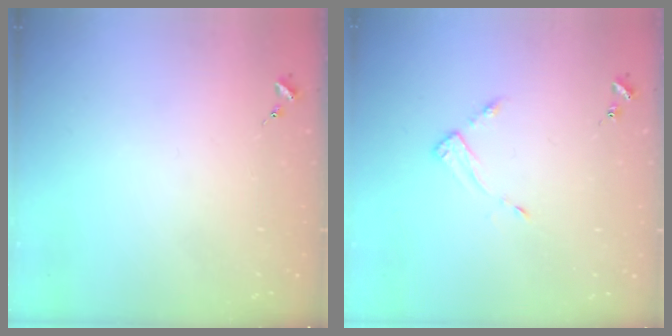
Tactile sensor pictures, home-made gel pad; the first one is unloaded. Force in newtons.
{"total": 3.4, "press": 3.4, "slide": 0.4}